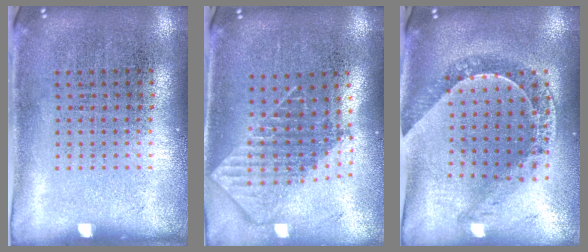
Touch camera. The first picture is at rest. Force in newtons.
{"total": 1.9, "press": 1.5, "slide": 1.1}
{"total": 1.0, "press": 1.0, "slide": 0.3}